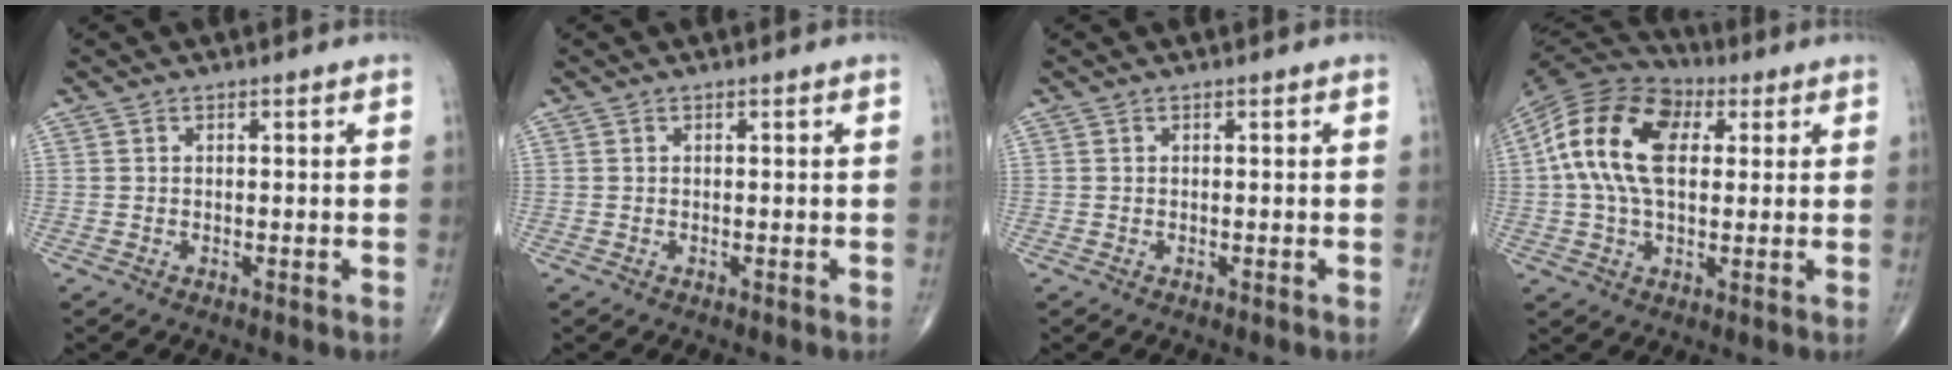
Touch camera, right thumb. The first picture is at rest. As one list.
[{"total": 0.0}, {"total": 0.0}, {"total": 16.9, "force": [3.2, 10.1, 13.2], "torque": [-0.250, 0.022, 0.048]}]